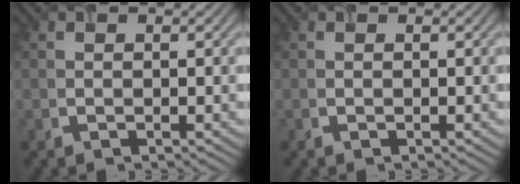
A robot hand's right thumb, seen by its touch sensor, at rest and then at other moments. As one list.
[{"total": 0.0}]